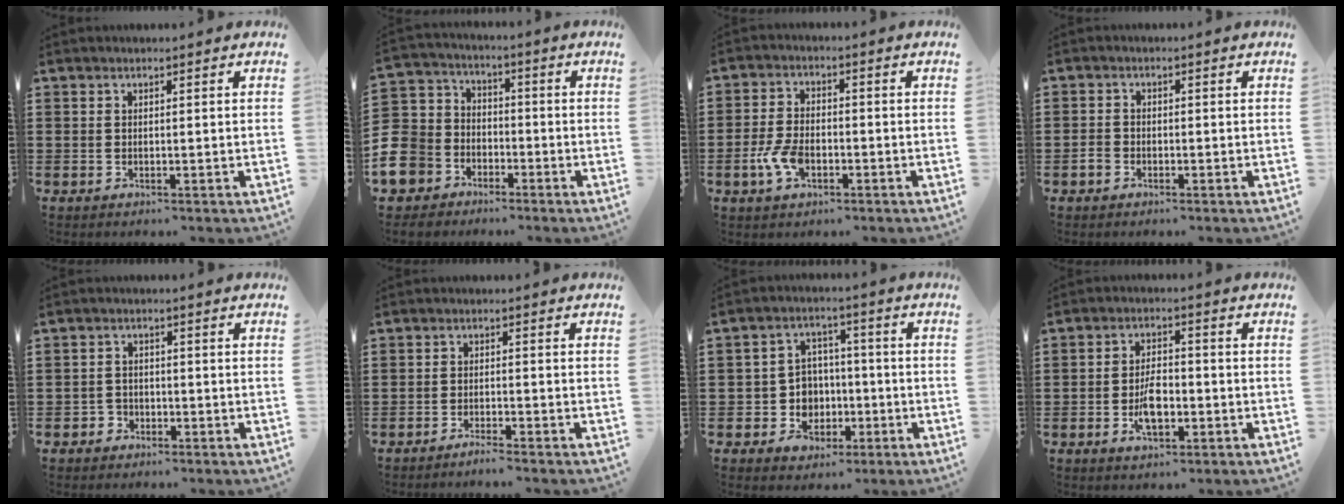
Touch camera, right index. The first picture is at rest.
{"total": 10.6, "force": [-6.1, 8.3, 2.7], "torque": [-0.107, 0.021, -0.122]}
{"total": 5.3, "force": [-2.1, 2.9, 3.9], "torque": [-0.093, -0.001, -0.042]}
{"total": 1.7, "force": [-1.1, 1.2, 0.6], "torque": [-0.013, 0.001, -0.023]}
{"total": 2.0, "force": [-1.5, 1.3, 0.1], "torque": [-0.010, 0.001, -0.034]}
{"total": 1.8, "force": [-1.7, -0.2, 0.4], "torque": [-0.006, 0.004, -0.033]}
{"total": 6.6, "force": [-1.4, 6.3, 1.6], "torque": [-0.058, 0.012, -0.020]}
{"total": 5.4, "force": [-1.6, 2.6, 4.5], "torque": [-0.091, 0.004, -0.030]}